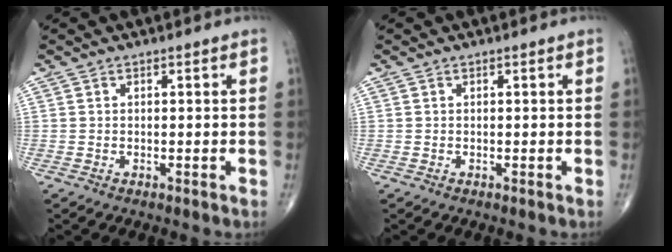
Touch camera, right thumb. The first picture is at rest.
{"total": 0.0}